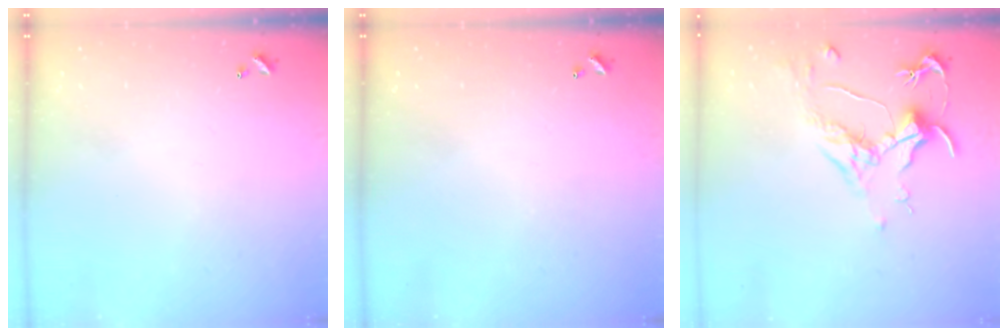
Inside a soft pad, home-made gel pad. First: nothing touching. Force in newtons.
{"total": 0.0}
{"total": 1.6, "press": 1.4, "slide": 0.9}